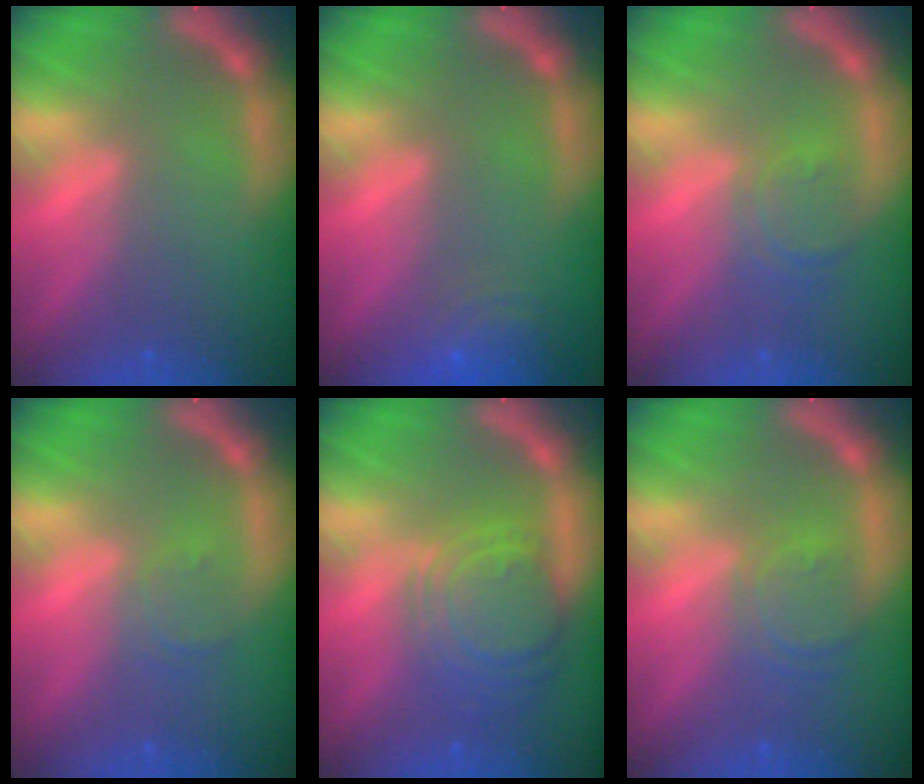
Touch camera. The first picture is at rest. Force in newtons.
{"total": 4.5}
{"total": 3.0}
{"total": 1.9}
{"total": 8.1}
{"total": 3.5}